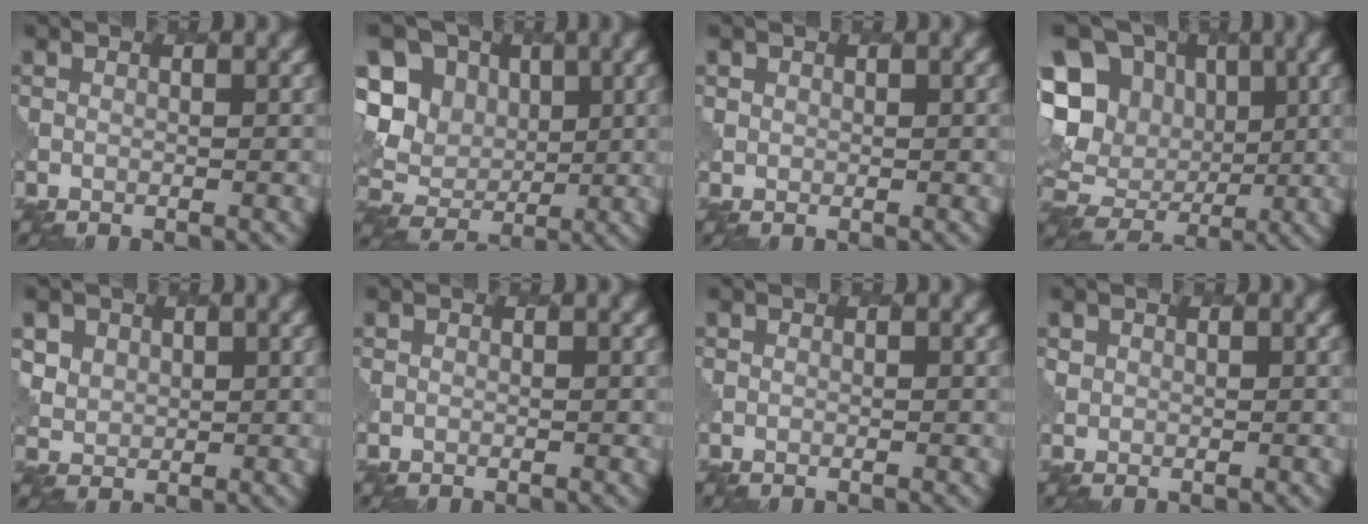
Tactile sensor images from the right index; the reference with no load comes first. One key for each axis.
{"total": 10.2, "fx": 3.4, "fy": 8.5, "fz": 4.5, "tx": -0.095, "ty": 0.018, "tz": 0.050}
{"total": 1.1, "fx": 0.6, "fy": 1.0, "fz": 0.0, "tx": 0.005, "ty": -0.003, "tz": 0.010}
{"total": 16.0, "fx": 2.6, "fy": 14.0, "fz": 7.4, "tx": -0.188, "ty": 0.036, "tz": 0.039}
{"total": 3.6, "fx": 2.3, "fy": 2.7, "fz": 0.9, "tx": -0.038, "ty": 0.000, "tz": 0.053}
{"total": 0.0}
{"total": 0.0}
{"total": 1.2, "fx": 0.6, "fy": 1.0, "fz": 0.0, "tx": 0.001, "ty": -0.002, "tz": 0.010}